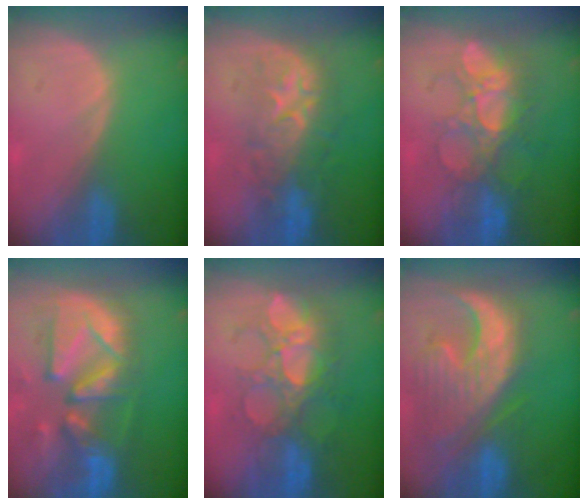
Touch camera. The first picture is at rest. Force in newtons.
{"total": 8.2, "press": 8.2, "slide": 0.5}
{"total": 8.6, "press": 8.3, "slide": 2.4}
{"total": 13.2, "press": 11.3, "slide": 6.9}
{"total": 9.1, "press": 8.9, "slide": 1.8}
{"total": 13.2, "press": 11.4, "slide": 6.8}